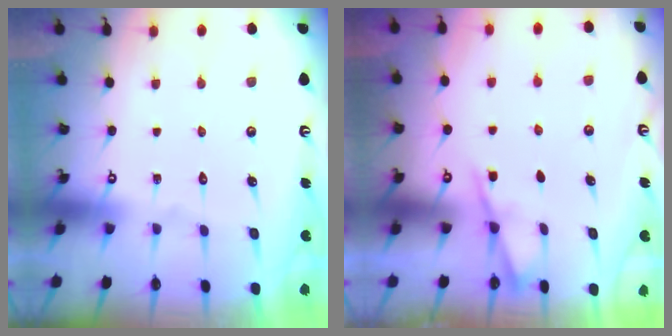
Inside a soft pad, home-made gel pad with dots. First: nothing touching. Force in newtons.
{"total": 2.8, "press": 2.8, "slide": 0.3}